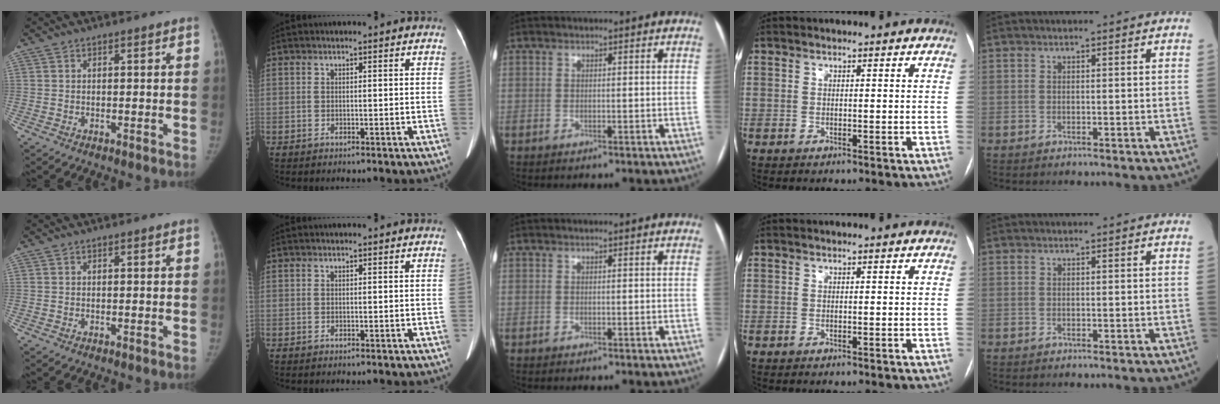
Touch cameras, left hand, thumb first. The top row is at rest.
{}